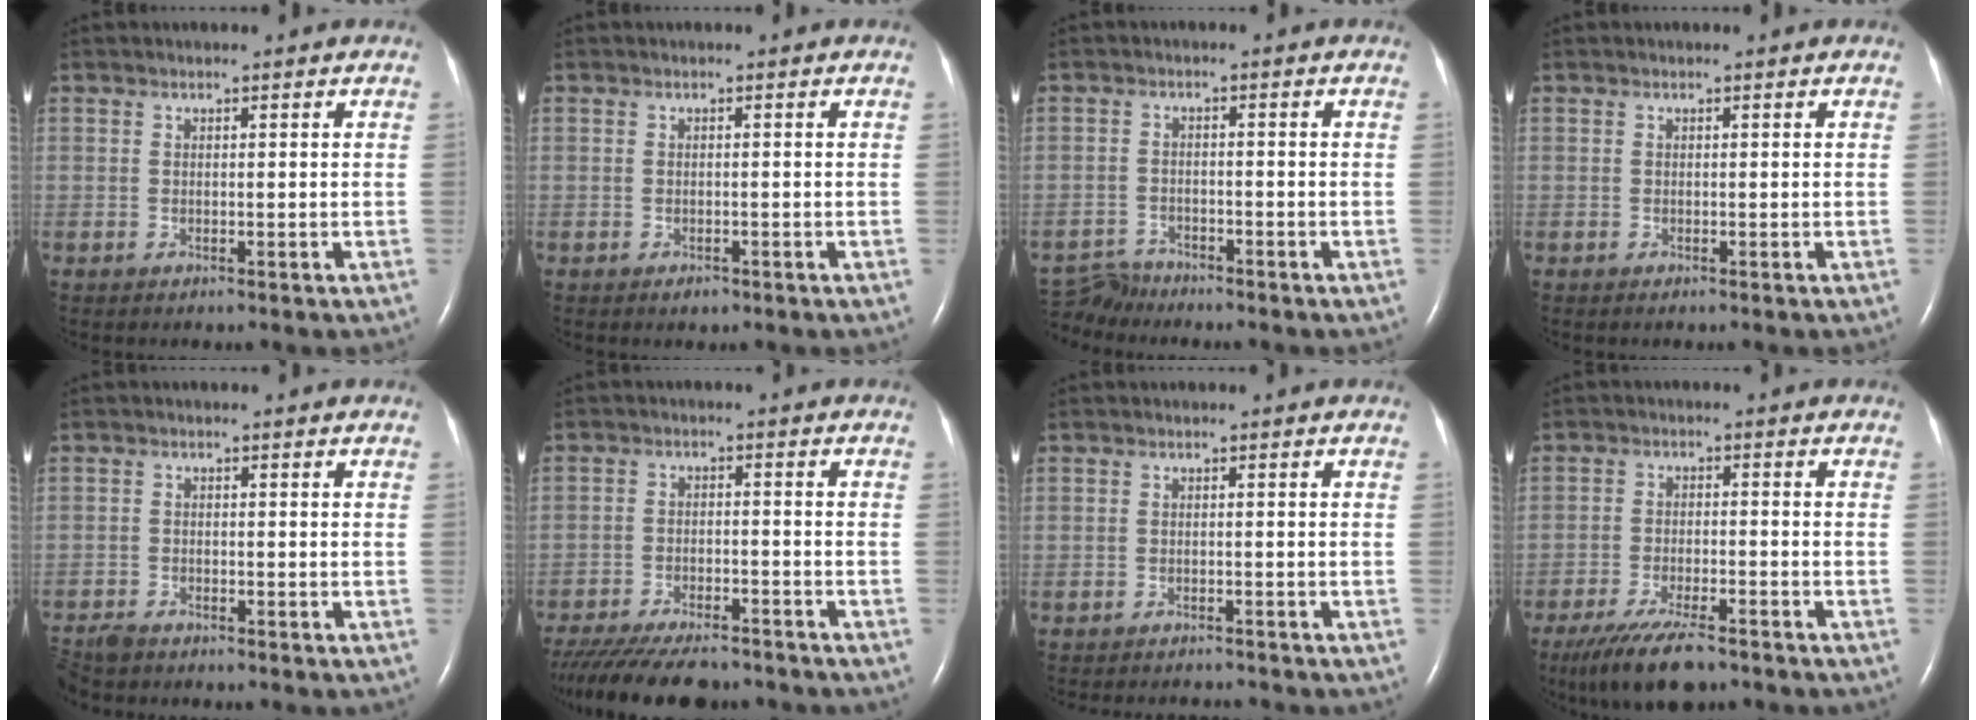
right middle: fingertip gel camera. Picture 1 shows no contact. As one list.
[{"total": 1.0, "force": [-0.7, 0.5, 0.5], "torque": [-0.010, -0.001, -0.006]}, {"total": 4.1, "force": [-4.0, 0.6, -0.7], "torque": [0.007, -0.009, -0.072]}, {"total": 0.0}, {"total": 5.4, "force": [-4.8, 1.7, 1.9], "torque": [-0.035, -0.014, -0.084]}, {"total": 15.4, "force": [-13.4, 3.8, 6.7], "torque": [-0.141, -0.020, -0.198]}, {"total": 4.6, "force": [-4.5, 0.5, 0.8], "torque": [-0.008, -0.010, -0.061]}, {"total": 10.3, "force": [-7.9, 2.4, 6.1], "torque": [-0.109, -0.023, -0.131]}]